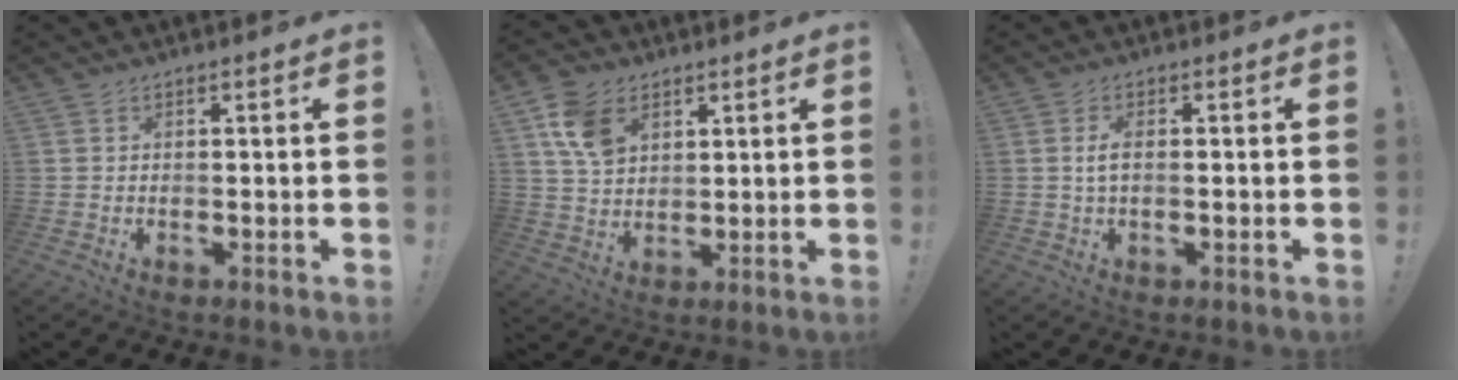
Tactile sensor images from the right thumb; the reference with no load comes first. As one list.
[{"total": 10.2, "force": [4.8, 7.2, 5.4], "torque": [-0.088, -0.009, 0.097]}, {"total": 3.0, "force": [0.0, 0.9, 2.8], "torque": [-0.052, -0.001, -0.004]}]